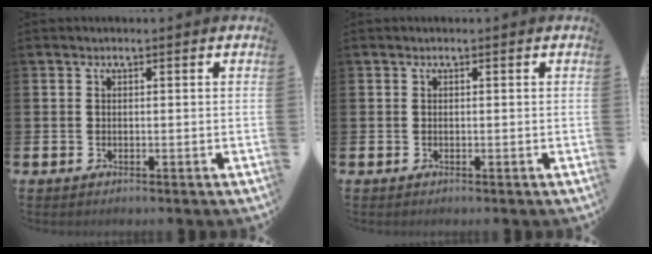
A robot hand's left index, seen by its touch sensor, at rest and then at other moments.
{"total": 0.0}